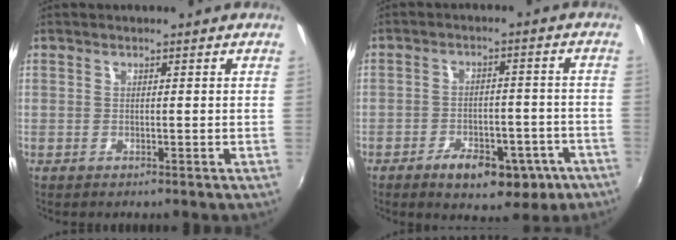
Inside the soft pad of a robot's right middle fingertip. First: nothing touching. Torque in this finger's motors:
{"motor_torque": [-0.22, -0.20, -0.04, -0.01]}